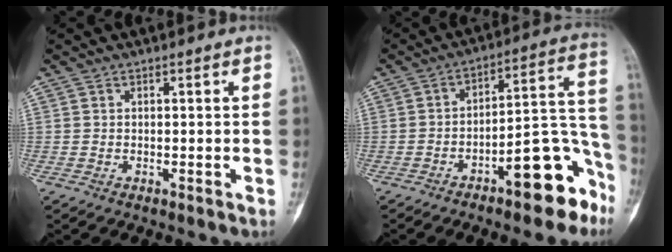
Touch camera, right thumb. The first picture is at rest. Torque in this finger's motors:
{"motor_torque": [1.96, 0.90, 1.15, -1.27, 0.27]}